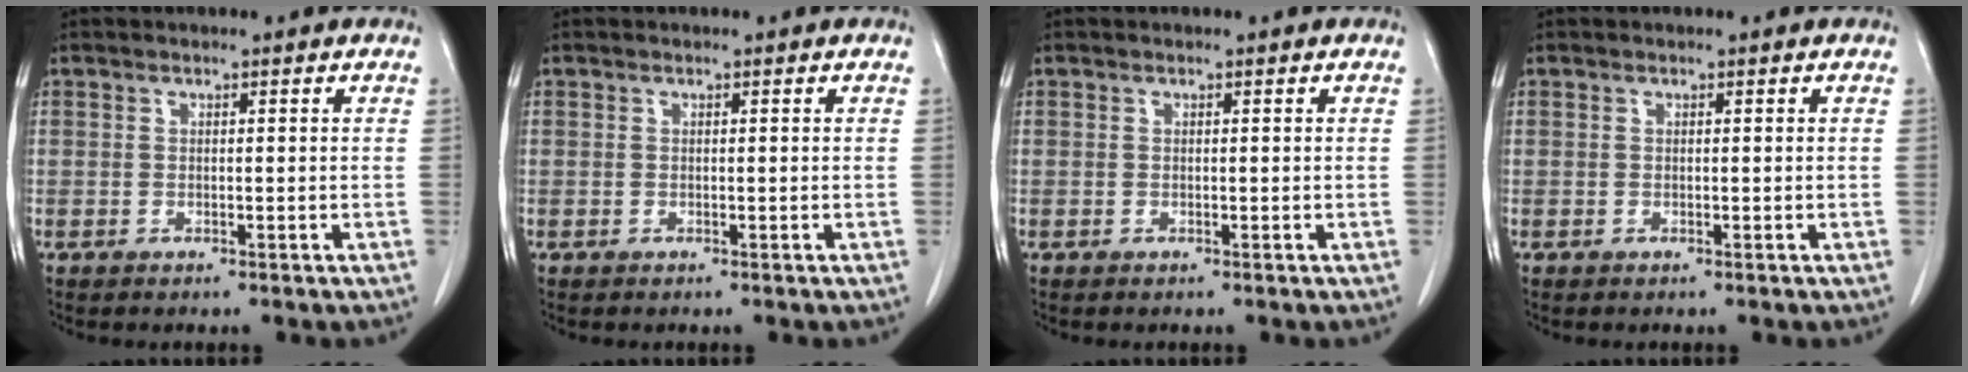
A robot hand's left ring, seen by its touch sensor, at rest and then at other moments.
{"total": 0.0}
{"total": 0.0}
{"total": 0.0}